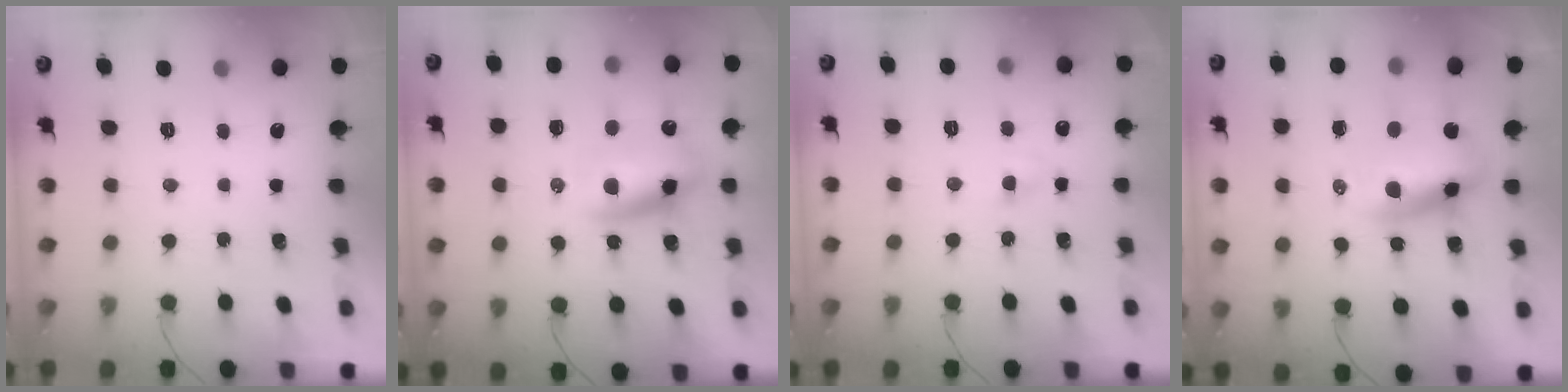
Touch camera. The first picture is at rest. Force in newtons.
{"total": 11.4, "press": 11.0, "slide": 2.9}
{"total": 4.0, "press": 3.8, "slide": 1.2}
{"total": 10.3, "press": 9.9, "slide": 2.9}